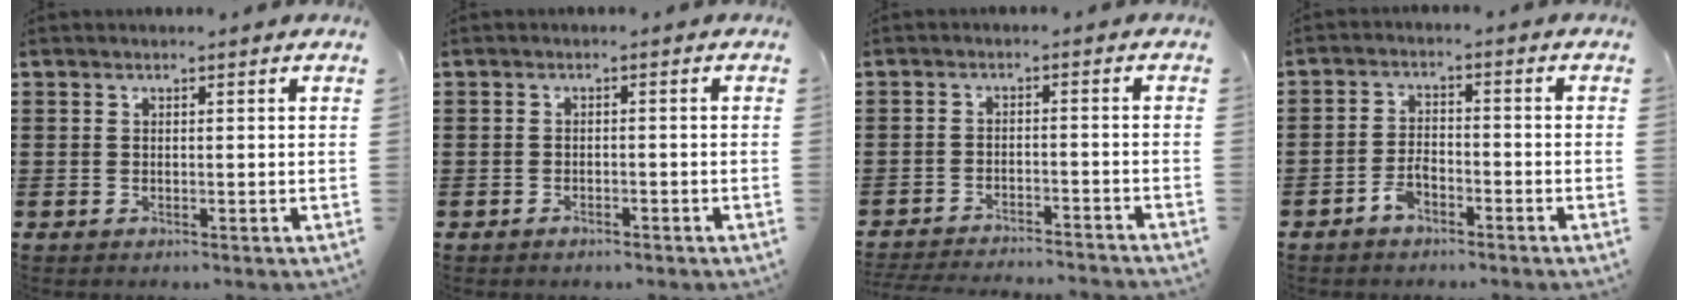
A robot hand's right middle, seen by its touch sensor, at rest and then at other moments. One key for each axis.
{"total": 1.1, "fx": -1.0, "fy": 0.2, "fz": 0.1, "tx": -0.005, "ty": 0.000, "tz": -0.022}
{"total": 3.5, "fx": -3.5, "fy": -0.2, "fz": 0.4, "tx": -0.008, "ty": 0.000, "tz": -0.072}
{"total": 3.4, "fx": -2.7, "fy": 1.2, "fz": 1.5, "tx": -0.036, "ty": 0.006, "tz": -0.055}